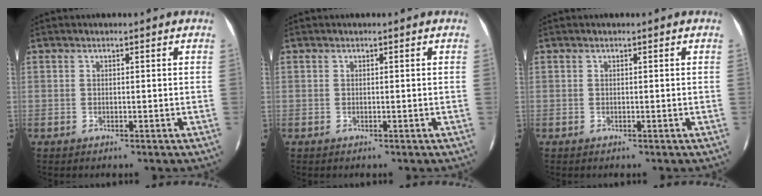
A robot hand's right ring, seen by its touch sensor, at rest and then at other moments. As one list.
[{"total": 0.0}, {"total": 0.0}]